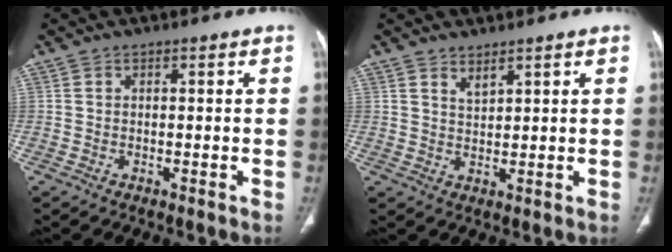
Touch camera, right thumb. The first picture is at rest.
{"total": 2.2, "force": [1.8, 0.7, 1.1], "torque": [-0.016, -0.019, 0.039]}